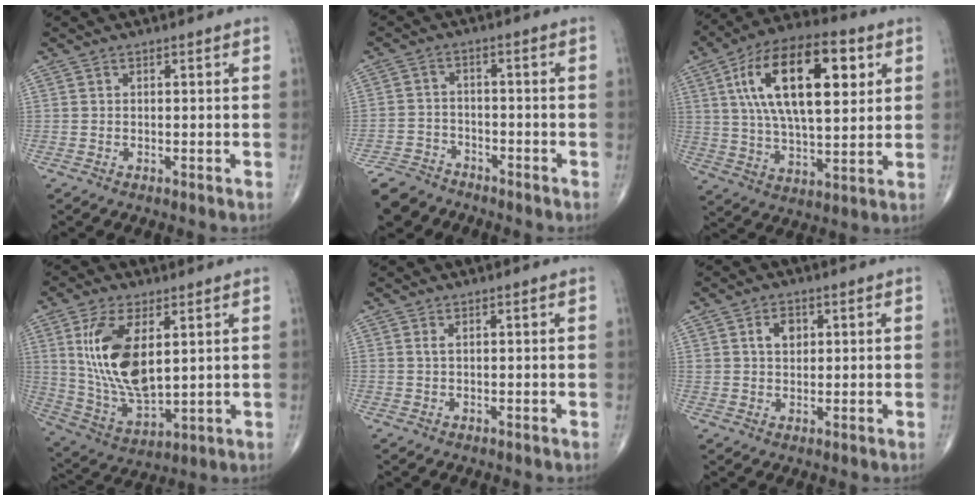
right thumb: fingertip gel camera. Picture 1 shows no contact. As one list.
[{"total": 7.6, "force": [-6.6, 3.7, 0.9], "torque": [-0.016, 0.026, -0.124]}, {"total": 22.5, "force": [6.8, 10.1, 19.0], "torque": [-0.315, -0.003, 0.108]}, {"total": 15.9, "force": [4.2, 7.5, 13.4], "torque": [-0.257, -0.023, 0.092]}, {"total": 0.7, "force": [0.3, 0.2, 0.6], "torque": [-0.014, 0.003, 0.008]}, {"total": 3.9, "force": [1.4, 2.7, 2.5], "torque": [-0.027, -0.004, 0.025]}]